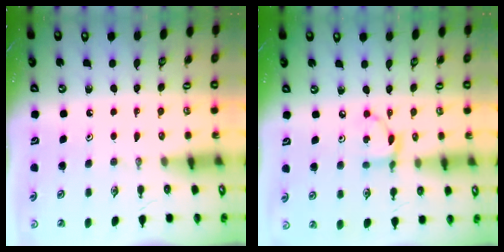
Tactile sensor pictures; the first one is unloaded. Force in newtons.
{"total": 6.0, "press": 6.0, "slide": 0.2}